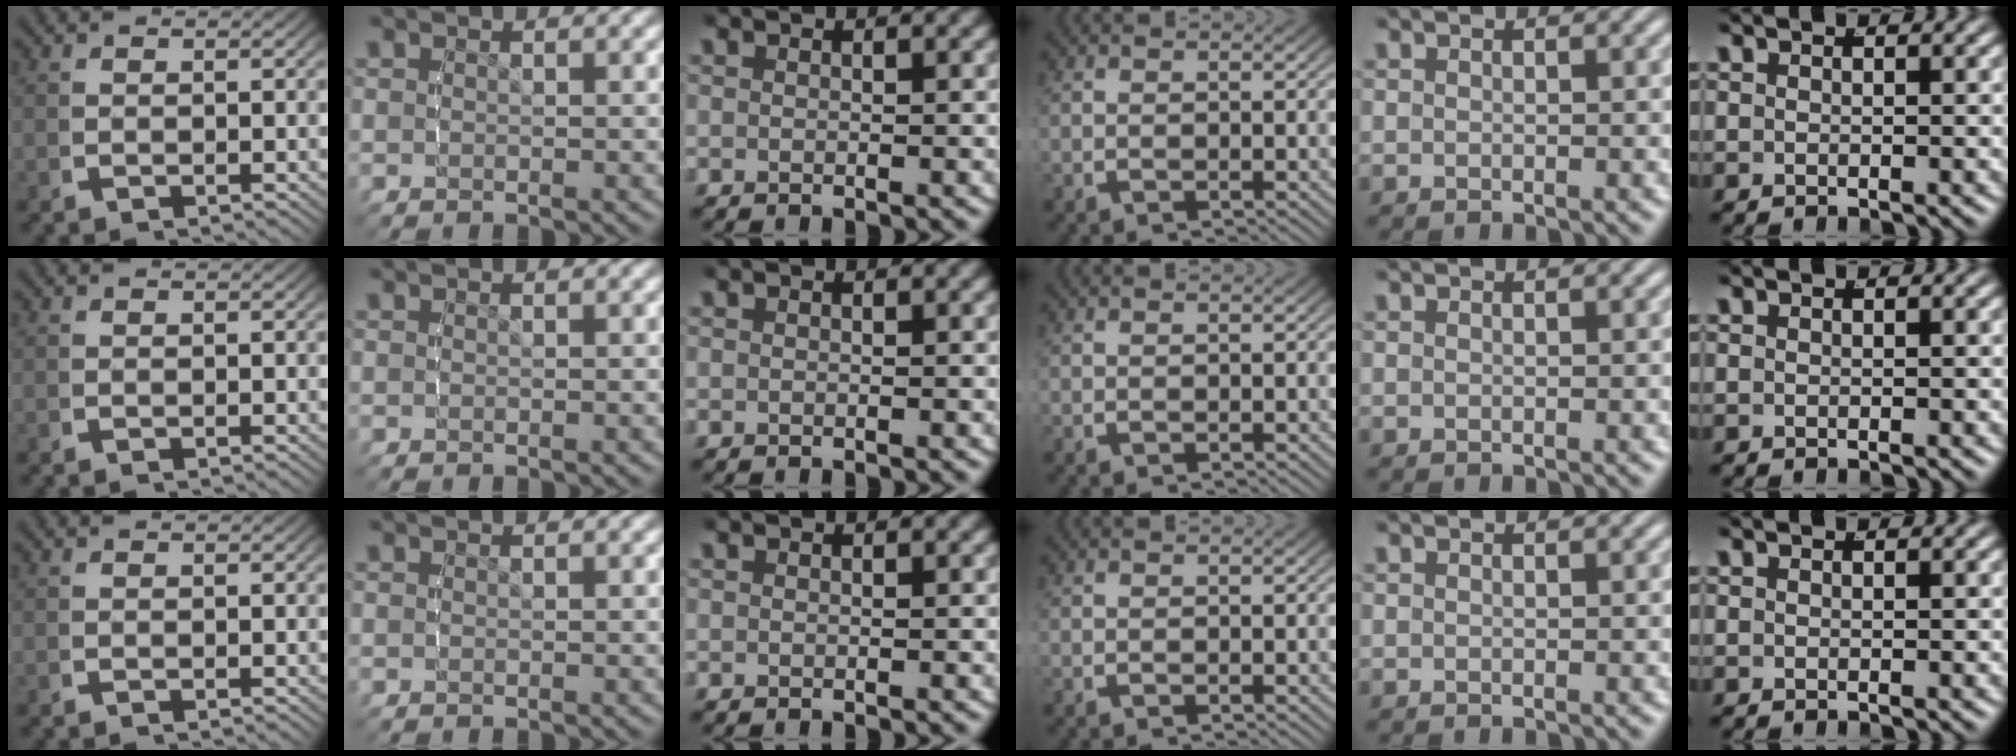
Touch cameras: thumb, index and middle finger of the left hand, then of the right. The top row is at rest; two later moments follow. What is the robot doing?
{"motion": "lift_and_place", "object": "bottle"}